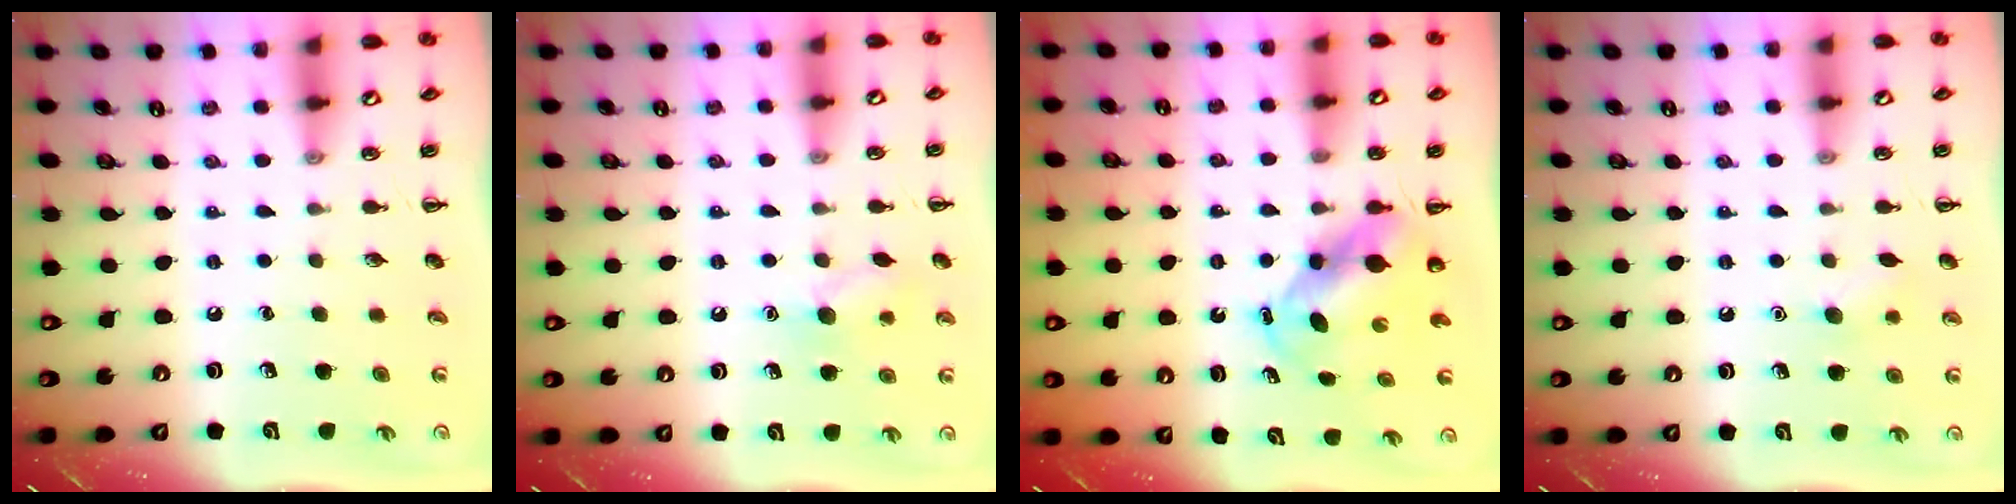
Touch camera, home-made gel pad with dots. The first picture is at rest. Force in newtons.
{"total": 8.0, "press": 7.9, "slide": 1.4}
{"total": 5.3, "press": 5.1, "slide": 1.4}
{"total": 6.1, "press": 6.0, "slide": 1.4}